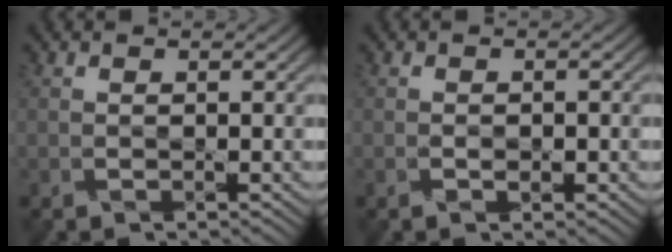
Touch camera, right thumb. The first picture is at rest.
{"total": 0.8, "force": [-0.4, 0.4, 0.6], "torque": [-0.009, -0.002, -0.007]}